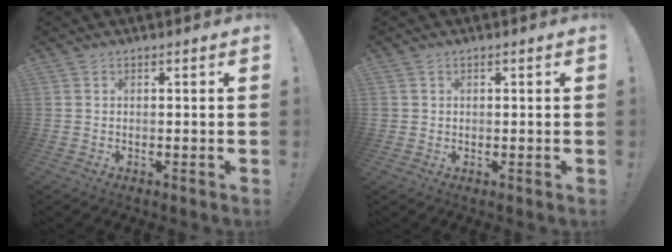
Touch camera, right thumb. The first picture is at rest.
{"total": 1.2, "force": [0.4, 1.1, 0.2], "torque": [0.003, 0.000, 0.006]}